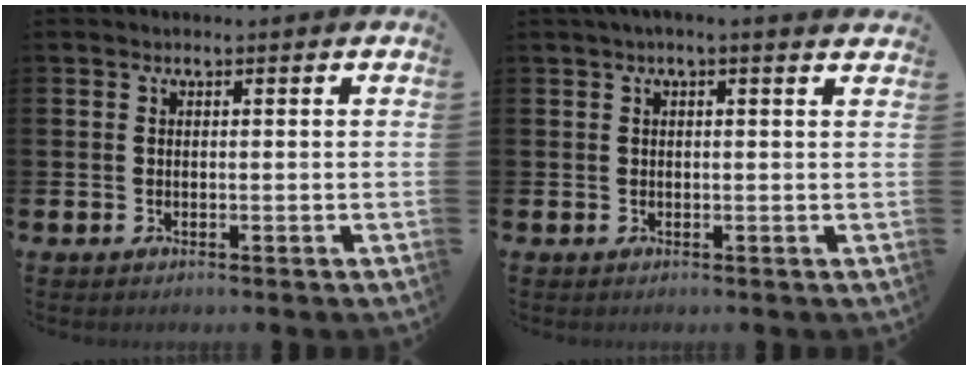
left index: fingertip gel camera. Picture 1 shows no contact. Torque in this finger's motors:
{"motor_torque": [1.07, -1.07, 0.74, 0.21]}